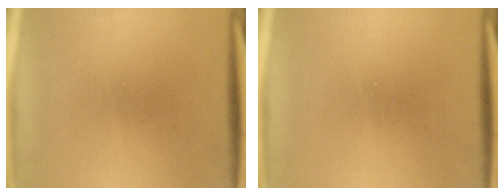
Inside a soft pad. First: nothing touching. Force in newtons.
{"total": 0.0}